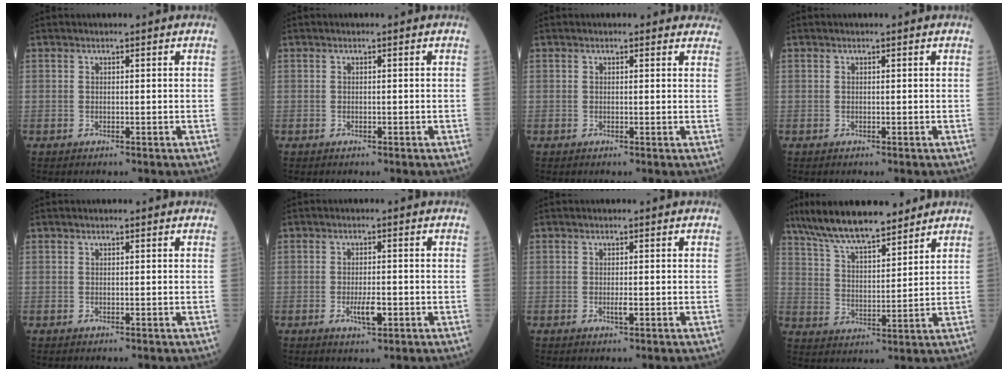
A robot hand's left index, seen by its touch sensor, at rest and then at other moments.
{"total": 0.8, "force": [-0.4, 0.4, 0.5], "torque": [-0.006, 0.002, -0.005]}
{"total": 3.4, "force": [3.1, 1.4, 0.5], "torque": [0.012, -0.001, 0.012]}
{"total": 0.0}
{"total": 0.0}
{"total": 3.3, "force": [-1.2, 0.9, 3.0], "torque": [-0.058, -0.001, -0.017]}
{"total": 1.0, "force": [-0.3, 0.1, 1.0], "torque": [-0.018, -0.002, -0.004]}
{"total": 13.1, "force": [10.9, 2.7, 6.7], "torque": [-0.122, 0.016, 0.196]}